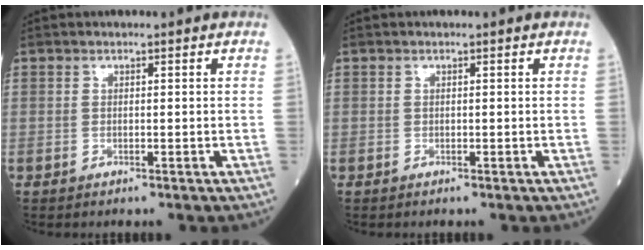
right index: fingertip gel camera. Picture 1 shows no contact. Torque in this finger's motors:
{"motor_torque": [0.05, -0.03, 0.05, 0.01]}